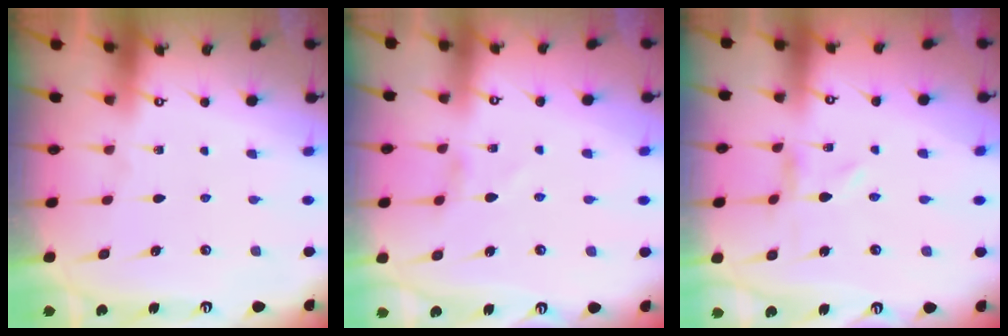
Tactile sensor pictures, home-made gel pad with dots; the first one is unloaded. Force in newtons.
{"total": 2.5, "press": 2.5, "slide": 0.4}
{"total": 0.0}